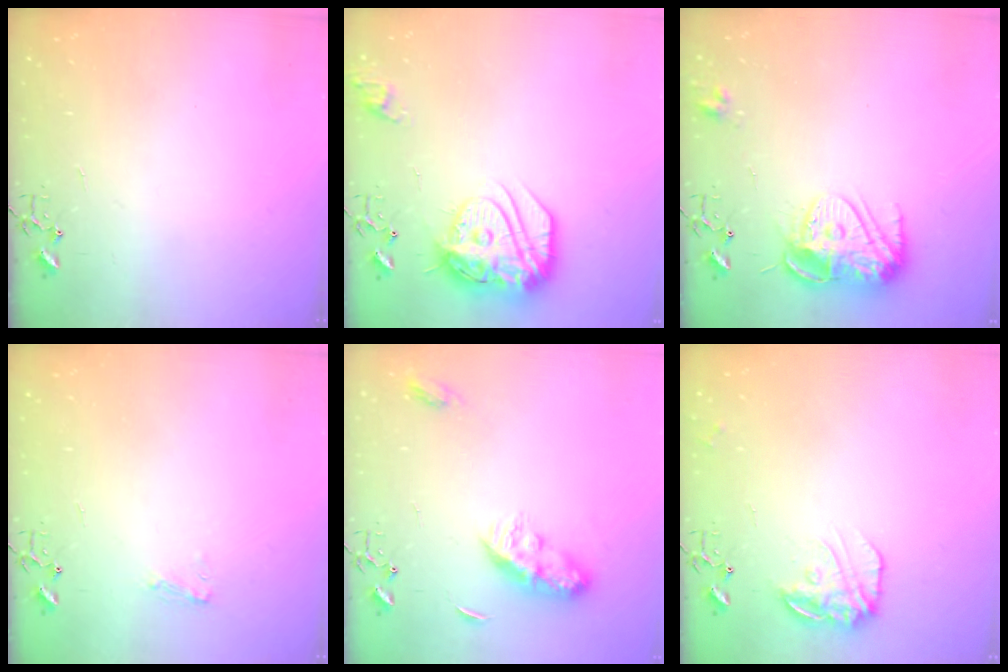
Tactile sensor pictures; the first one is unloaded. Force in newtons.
{"total": 18.9, "press": 18.8, "slide": 1.8}
{"total": 12.6, "press": 12.6, "slide": 1.1}
{"total": 5.7, "press": 5.7, "slide": 0.7}
{"total": 9.7, "press": 9.7, "slide": 0.1}
{"total": 13.7, "press": 13.7, "slide": 0.9}